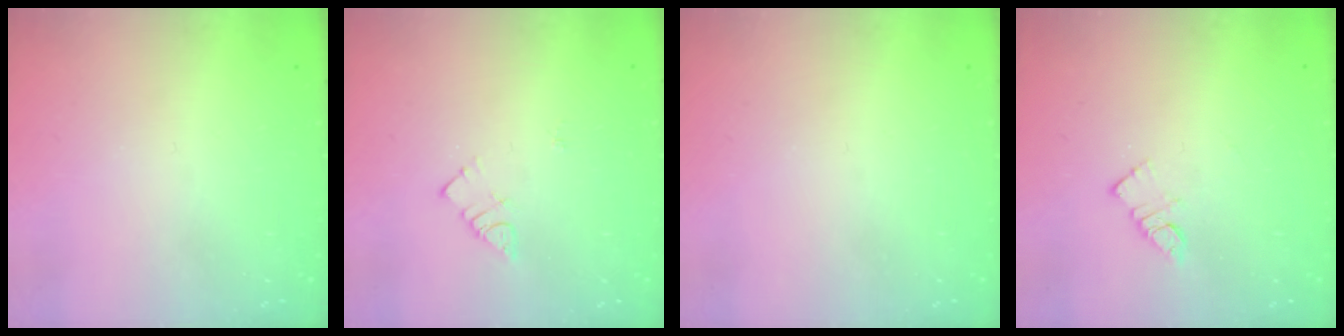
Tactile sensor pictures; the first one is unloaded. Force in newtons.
{"total": 4.1, "press": 4.0, "slide": 0.7}
{"total": 0.0}
{"total": 4.9, "press": 4.9, "slide": 0.2}